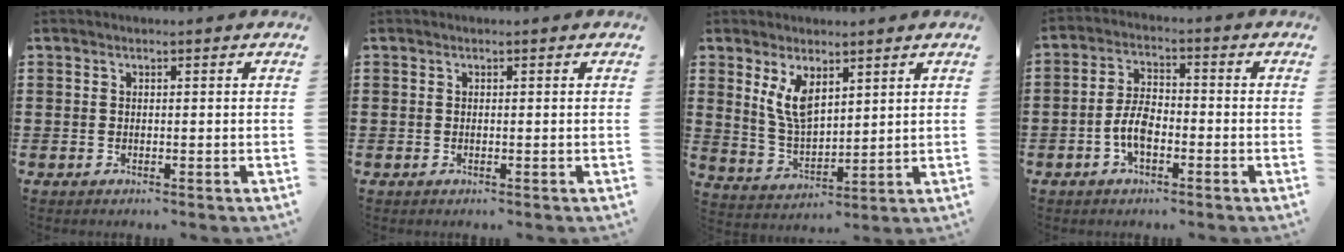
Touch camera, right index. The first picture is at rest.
{"total": 0.0}
{"total": 6.5, "force": [3.1, 3.0, 4.9], "torque": [-0.111, -0.006, 0.055]}
{"total": 5.5, "force": [-2.0, 2.7, 4.4], "torque": [-0.104, 0.000, -0.044]}